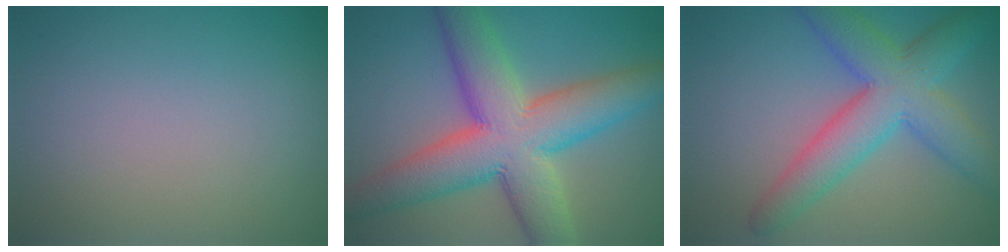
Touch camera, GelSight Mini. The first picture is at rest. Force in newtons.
{"total": 11.4, "press": 11.4, "slide": 0.4}
{"total": 7.7, "press": 7.7, "slide": 0.1}